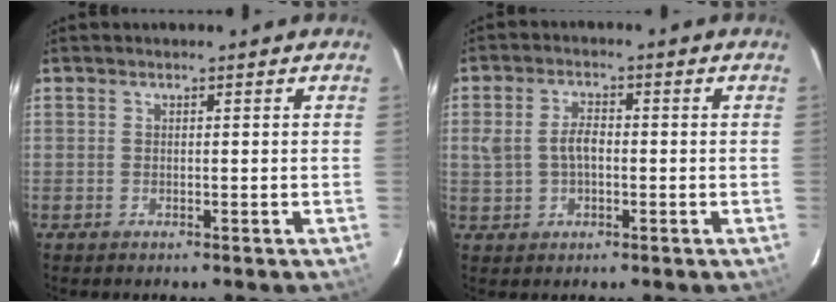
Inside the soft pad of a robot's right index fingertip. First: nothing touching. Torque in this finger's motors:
{"motor_torque": [0.09, -0.02, 0.39, 0.08]}